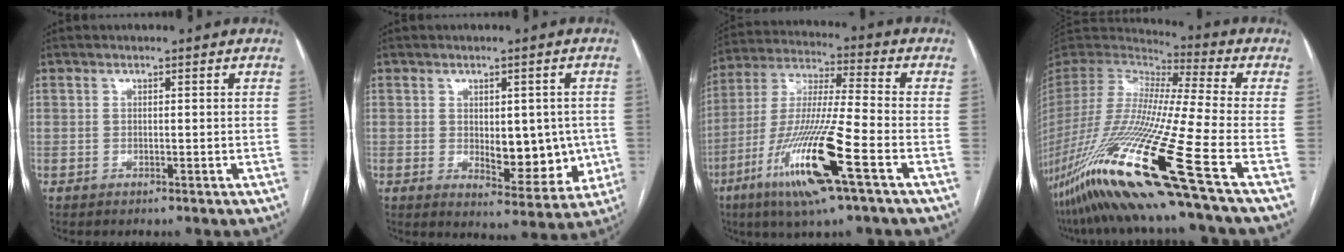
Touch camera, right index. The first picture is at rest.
{"total": 9.6, "force": [-0.7, 4.7, 8.3], "torque": [-0.099, 0.000, 0.006]}
{"total": 17.7, "force": [-7.9, 0.5, 15.9], "torque": [-0.338, -0.030, -0.150]}
{"total": 26.7, "force": [-15.9, -1.6, 21.4], "torque": [-0.447, -0.070, -0.302]}